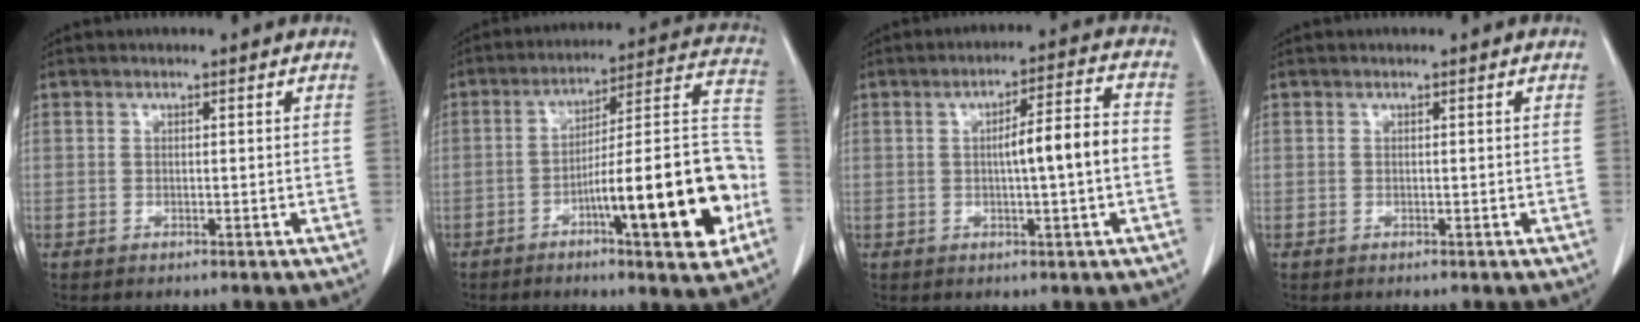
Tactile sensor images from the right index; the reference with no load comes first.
{"total": 19.4, "force": [-6.8, 2.5, 18.0], "torque": [-0.227, 0.024, -0.096]}
{"total": 7.9, "force": [-0.5, 0.4, 7.8], "torque": [-0.120, 0.018, -0.008]}
{"total": 0.0}